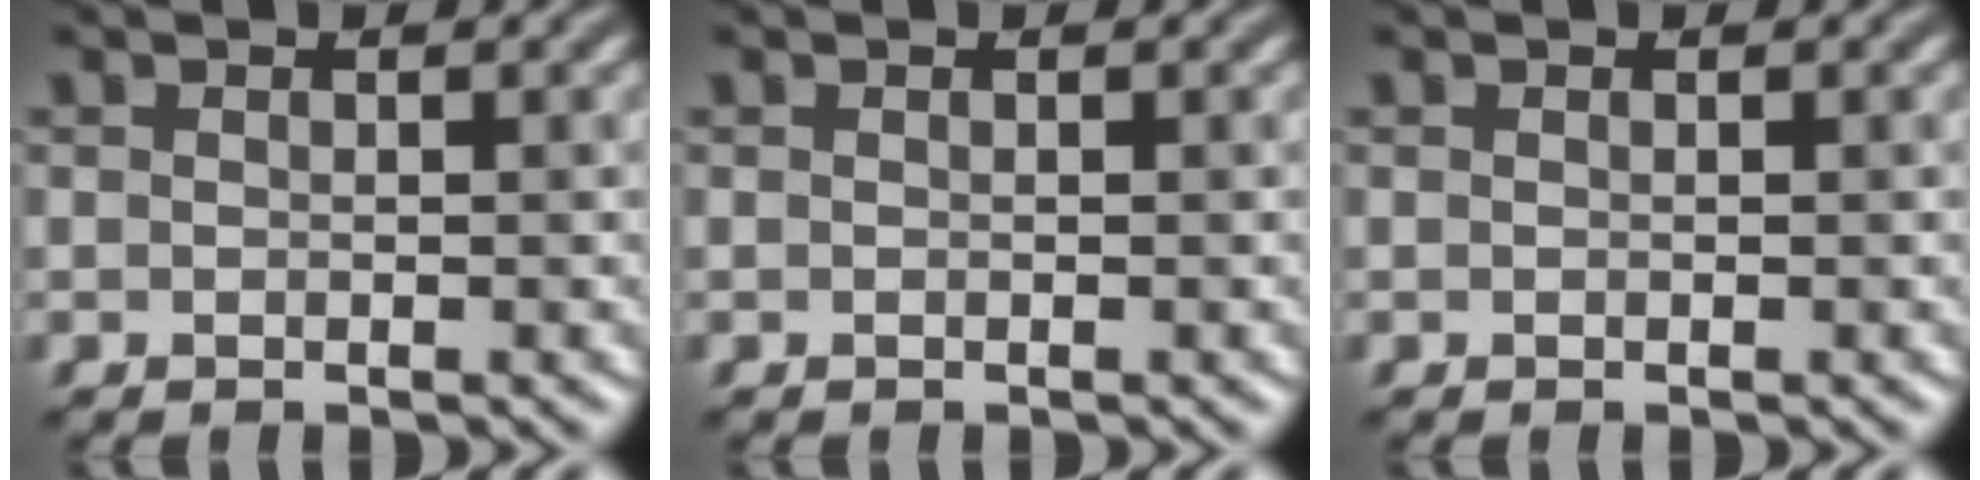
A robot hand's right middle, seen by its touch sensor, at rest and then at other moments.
{"total": 0.0}
{"total": 0.0}